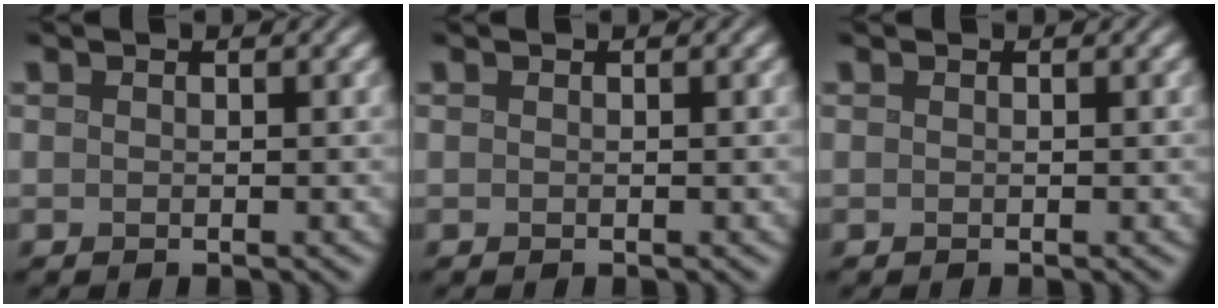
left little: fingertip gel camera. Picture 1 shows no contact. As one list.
[{"total": 0.0}, {"total": 0.0}]